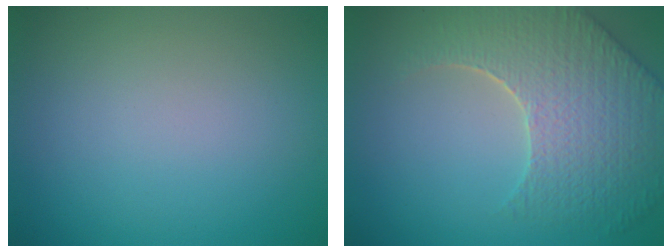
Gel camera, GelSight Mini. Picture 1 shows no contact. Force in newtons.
{"total": 7.2, "press": 5.6, "slide": 4.6}